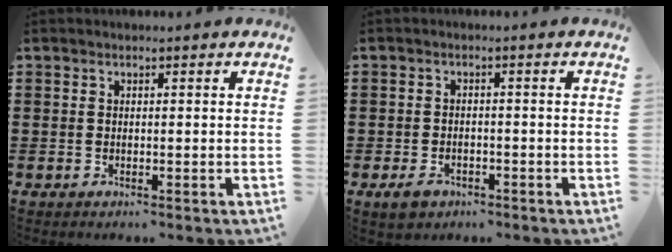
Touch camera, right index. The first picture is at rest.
{"total": 2.0, "force": [-1.5, 1.1, 0.8], "torque": [-0.016, 0.005, -0.031]}